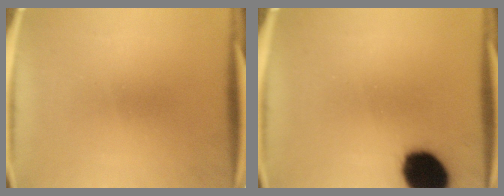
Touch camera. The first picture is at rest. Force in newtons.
{"total": 15.1}